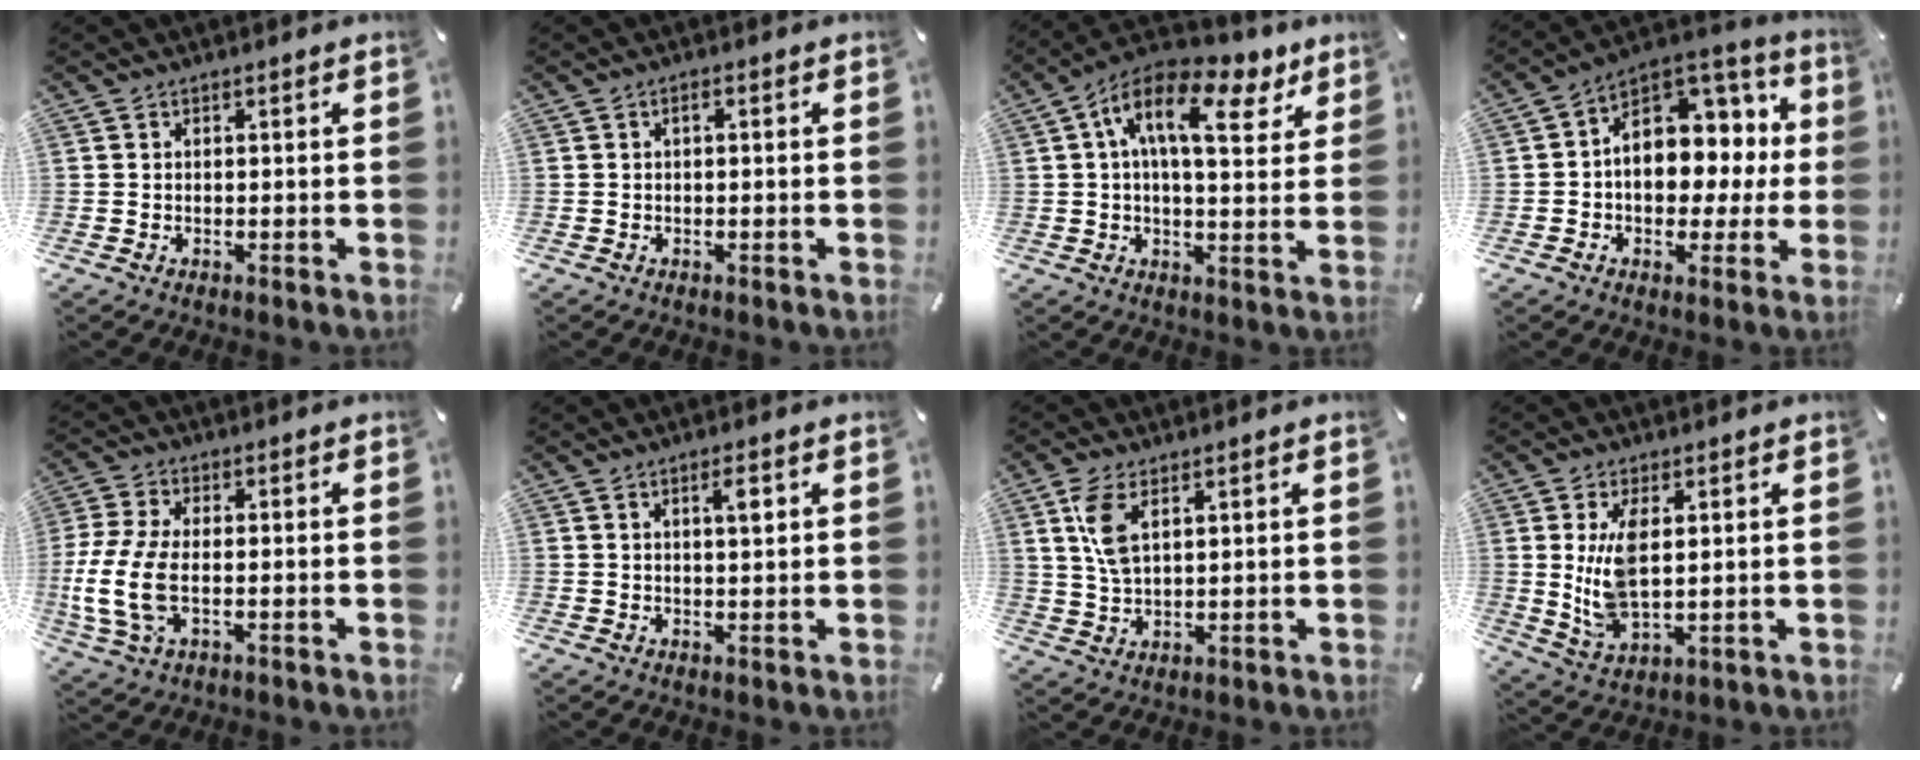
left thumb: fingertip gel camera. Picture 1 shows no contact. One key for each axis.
{"total": 1.1, "fx": -0.1, "fy": 0.3, "fz": 1.0, "tx": -0.020, "ty": 0.002, "tz": -0.003}
{"total": 15.2, "fx": 6.2, "fy": 6.8, "fz": 12.1, "tx": -0.203, "ty": -0.016, "tz": 0.104}
{"total": 12.7, "fx": 0.9, "fy": 10.1, "fz": 7.6, "tx": -0.101, "ty": -0.010, "tz": 0.024}
{"total": 11.1, "fx": -1.7, "fy": 5.8, "fz": 9.3, "tx": -0.209, "ty": -0.014, "tz": -0.026}
{"total": 3.0, "fx": 1.2, "fy": 0.5, "fz": 2.7, "tx": -0.056, "ty": 0.003, "tz": 0.017}
{"total": 6.9, "fx": 3.2, "fy": 3.1, "fz": 5.3, "tx": -0.120, "ty": -0.001, "tz": 0.058}
{"total": 9.1, "fx": 1.9, "fy": 4.6, "fz": 7.7, "tx": -0.173, "ty": -0.008, "tz": 0.031}